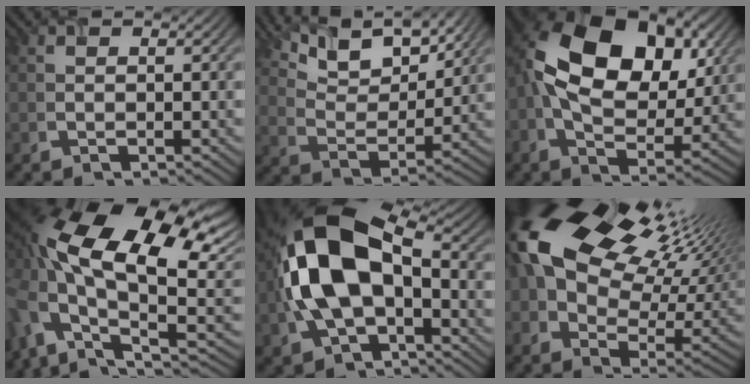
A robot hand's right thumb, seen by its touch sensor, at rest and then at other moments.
{"total": 11.0, "force": [8.6, 4.0, 5.6], "torque": [-0.120, -0.014, 0.148]}
{"total": 17.2, "force": [4.4, 11.1, 12.4], "torque": [-0.224, 0.010, 0.074]}
{"total": 18.9, "force": [2.9, 10.5, 15.4], "torque": [-0.347, -0.036, 0.075]}
{"total": 15.1, "force": [-1.2, 9.3, 11.9], "torque": [-0.264, -0.004, -0.021]}
{"total": 19.4, "force": [8.5, 11.3, 13.2], "torque": [-0.263, 0.024, 0.152]}